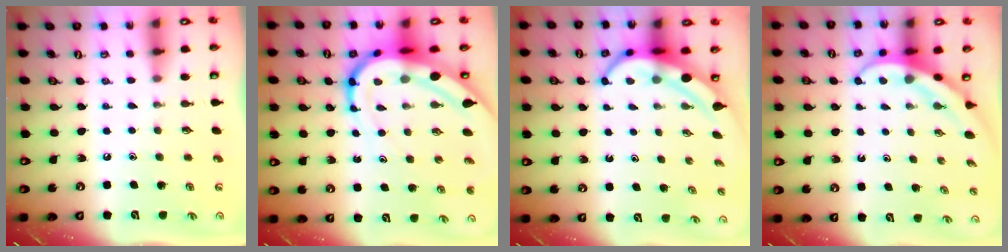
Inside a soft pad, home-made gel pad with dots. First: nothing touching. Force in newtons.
{"total": 13.9, "press": 13.8, "slide": 1.3}
{"total": 6.1, "press": 6.1, "slide": 0.6}
{"total": 4.0, "press": 4.0, "slide": 0.4}